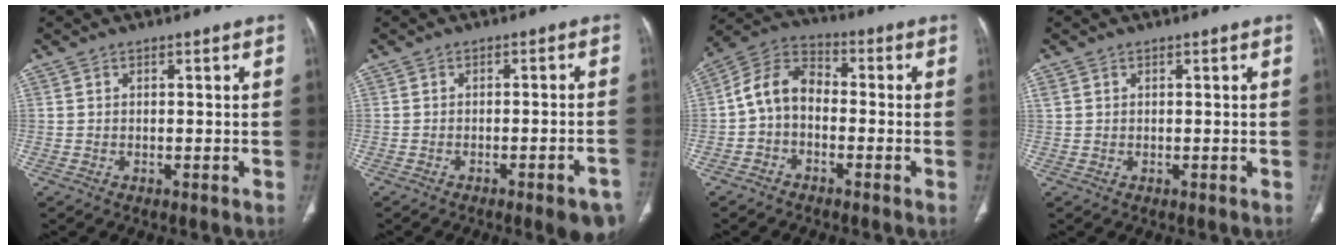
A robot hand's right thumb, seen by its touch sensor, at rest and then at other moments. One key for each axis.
{"total": 7.5, "fx": -4.8, "fy": 1.4, "fz": 5.6, "tx": -0.055, "ty": 0.019, "tz": -0.057}
{"total": 8.4, "fx": -1.4, "fy": 5.9, "fz": 5.8, "tx": -0.096, "ty": 0.033, "tz": -0.043}
{"total": 0.9, "fx": 0.4, "fy": 0.7, "fz": 0.2, "tx": -0.003, "ty": 0.009, "tz": 0.010}